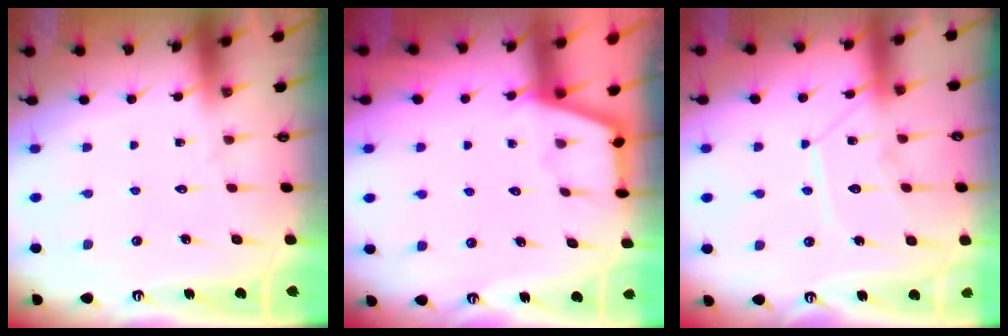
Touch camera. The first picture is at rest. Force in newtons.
{"total": 2.4, "press": 2.4, "slide": 0.4}
{"total": 11.6, "press": 11.5, "slide": 1.0}